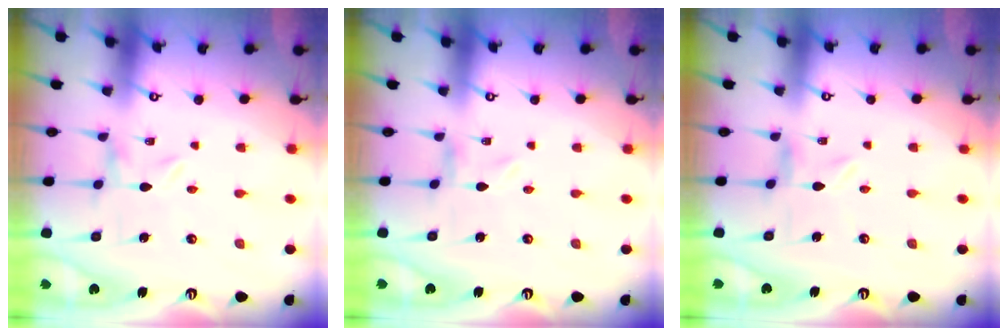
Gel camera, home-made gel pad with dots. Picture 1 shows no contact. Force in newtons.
{"total": 0.0}
{"total": 1.0, "press": 1.0, "slide": 0.3}